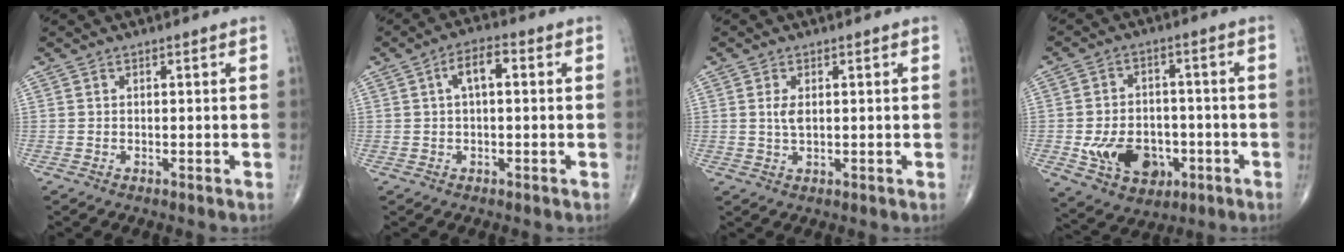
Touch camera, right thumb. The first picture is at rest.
{"total": 5.3, "force": [1.0, 2.3, 4.6], "torque": [-0.078, 0.017, 0.013]}
{"total": 2.8, "force": [0.5, 1.3, 2.3], "torque": [-0.048, -0.003, 0.013]}
{"total": 12.0, "force": [-3.4, 8.8, 7.4], "torque": [-0.091, 0.016, -0.045]}